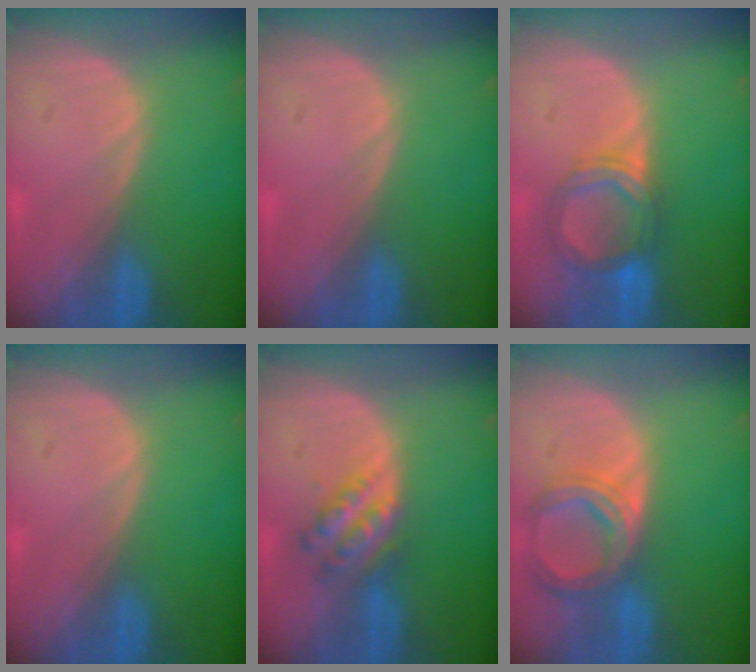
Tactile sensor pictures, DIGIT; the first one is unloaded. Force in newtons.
{"total": 0.0}
{"total": 5.5, "press": 5.5, "slide": 0.7}
{"total": 0.0}
{"total": 5.7, "press": 5.0, "slide": 2.6}
{"total": 6.8, "press": 6.2, "slide": 2.6}